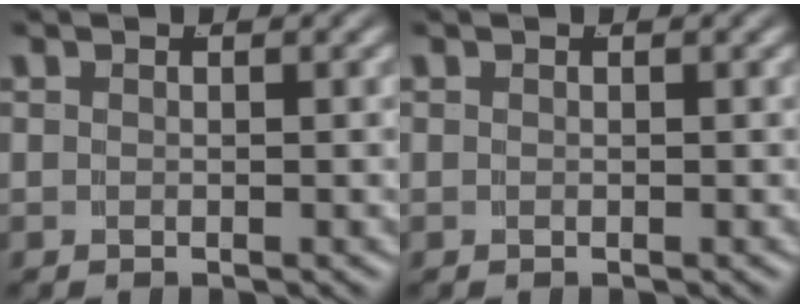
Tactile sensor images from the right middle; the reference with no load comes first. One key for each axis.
{"total": 0.0}